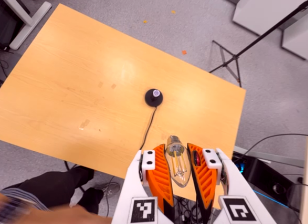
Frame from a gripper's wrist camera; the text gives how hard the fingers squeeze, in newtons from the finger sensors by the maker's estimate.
{"total": 22.9, "left": 25.3, "right": 20.5}